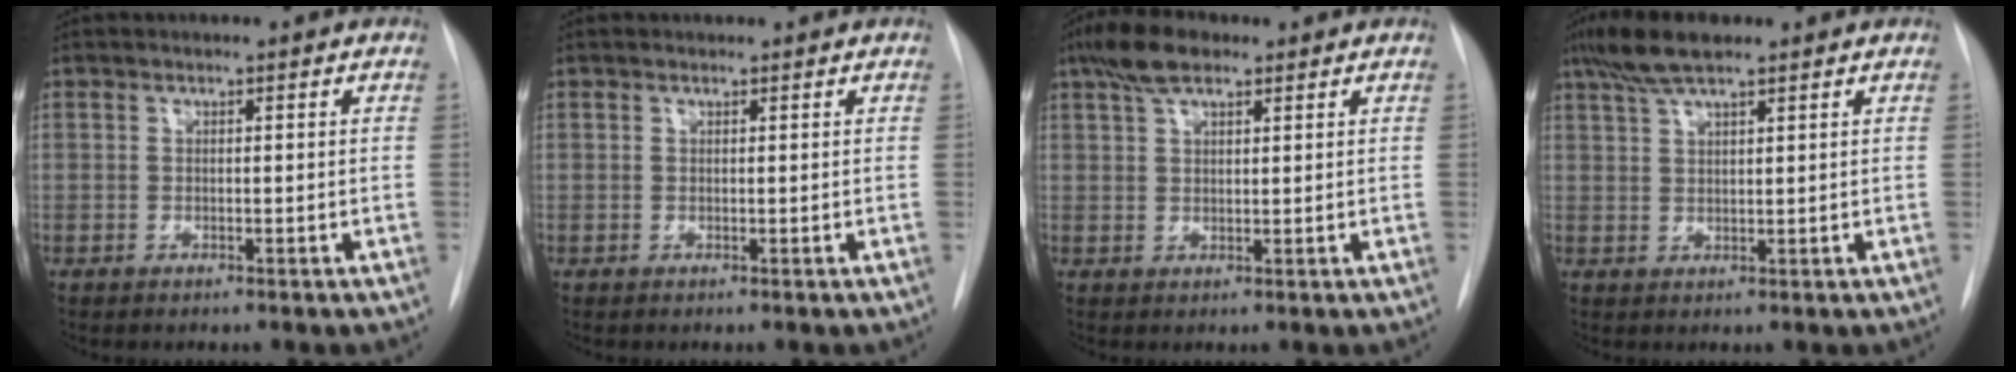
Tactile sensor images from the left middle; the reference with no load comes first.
{"total": 0.5, "force": [0.5, 0.1, -0.1], "torque": [-0.004, 0.007, 0.009]}
{"total": 5.9, "force": [3.9, 2.1, 3.9], "torque": [-0.081, 0.018, 0.071]}
{"total": 6.4, "force": [4.7, 1.2, 4.2], "torque": [-0.090, 0.015, 0.088]}